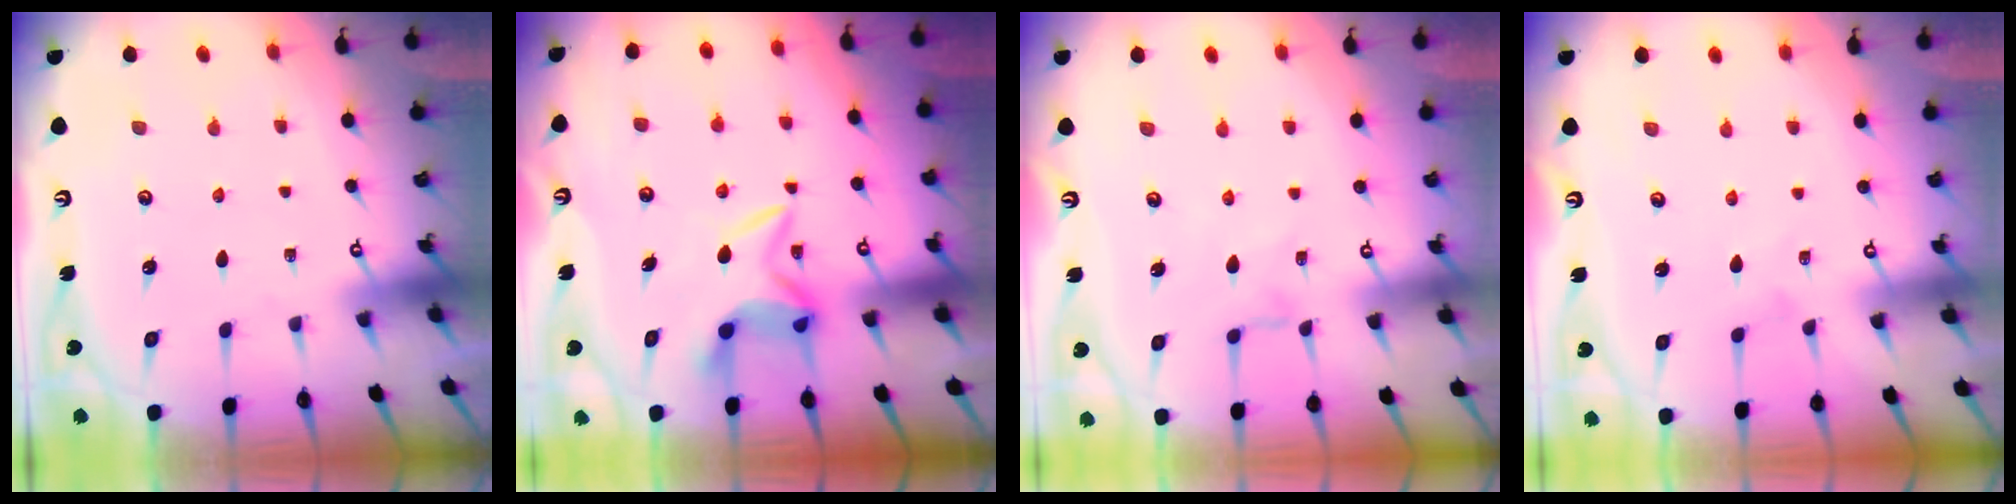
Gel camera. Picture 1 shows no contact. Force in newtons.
{"total": 6.7, "press": 6.7, "slide": 0.4}
{"total": 1.8, "press": 1.7, "slide": 0.4}
{"total": 0.5, "press": 0.5, "slide": 0.1}